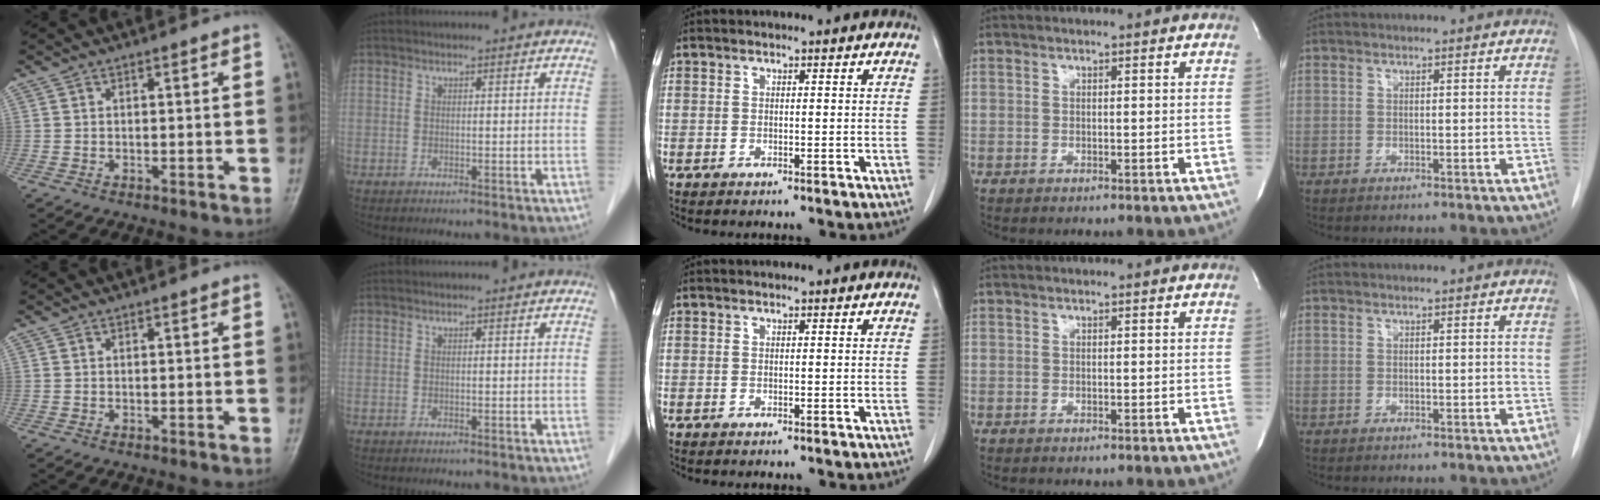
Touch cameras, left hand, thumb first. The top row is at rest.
{}